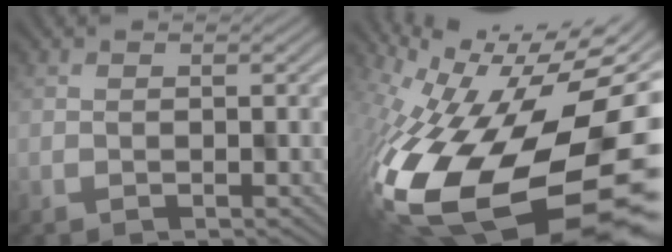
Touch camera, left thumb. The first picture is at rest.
{"total": 19.5, "force": [-3.3, 10.3, 16.2], "torque": [-0.314, -0.048, -0.039]}